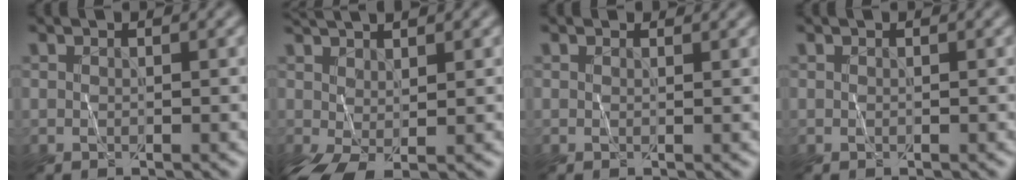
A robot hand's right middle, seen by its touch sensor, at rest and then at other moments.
{"total": 5.1, "force": [0.9, 2.0, 4.6], "torque": [-0.081, 0.007, 0.013]}
{"total": 1.1, "force": [1.0, 0.2, 0.2], "torque": [-0.009, -0.003, 0.008]}
{"total": 0.0}